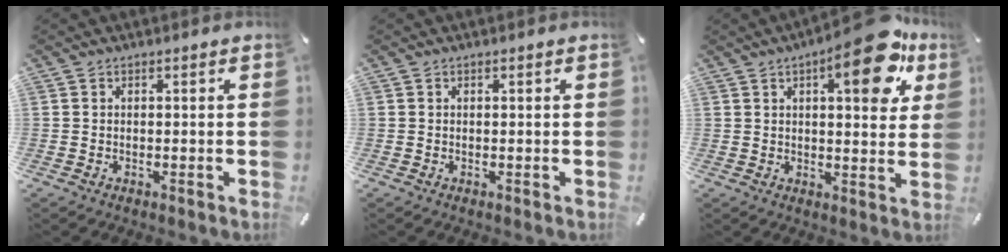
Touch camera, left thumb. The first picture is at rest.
{"total": 0.0}
{"total": 16.2, "force": [8.4, 5.8, 12.5], "torque": [-0.164, -0.036, 0.127]}